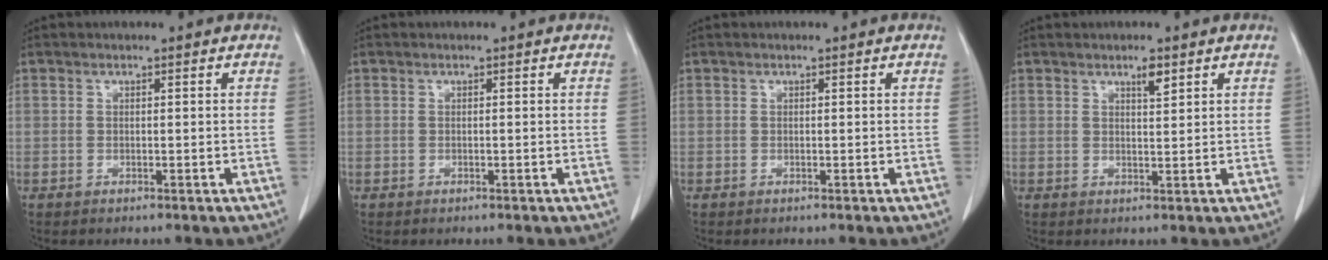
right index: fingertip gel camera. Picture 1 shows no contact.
{"total": 0.0}
{"total": 0.0}
{"total": 2.2, "force": [1.5, 0.4, 1.6], "torque": [-0.029, -0.001, 0.025]}